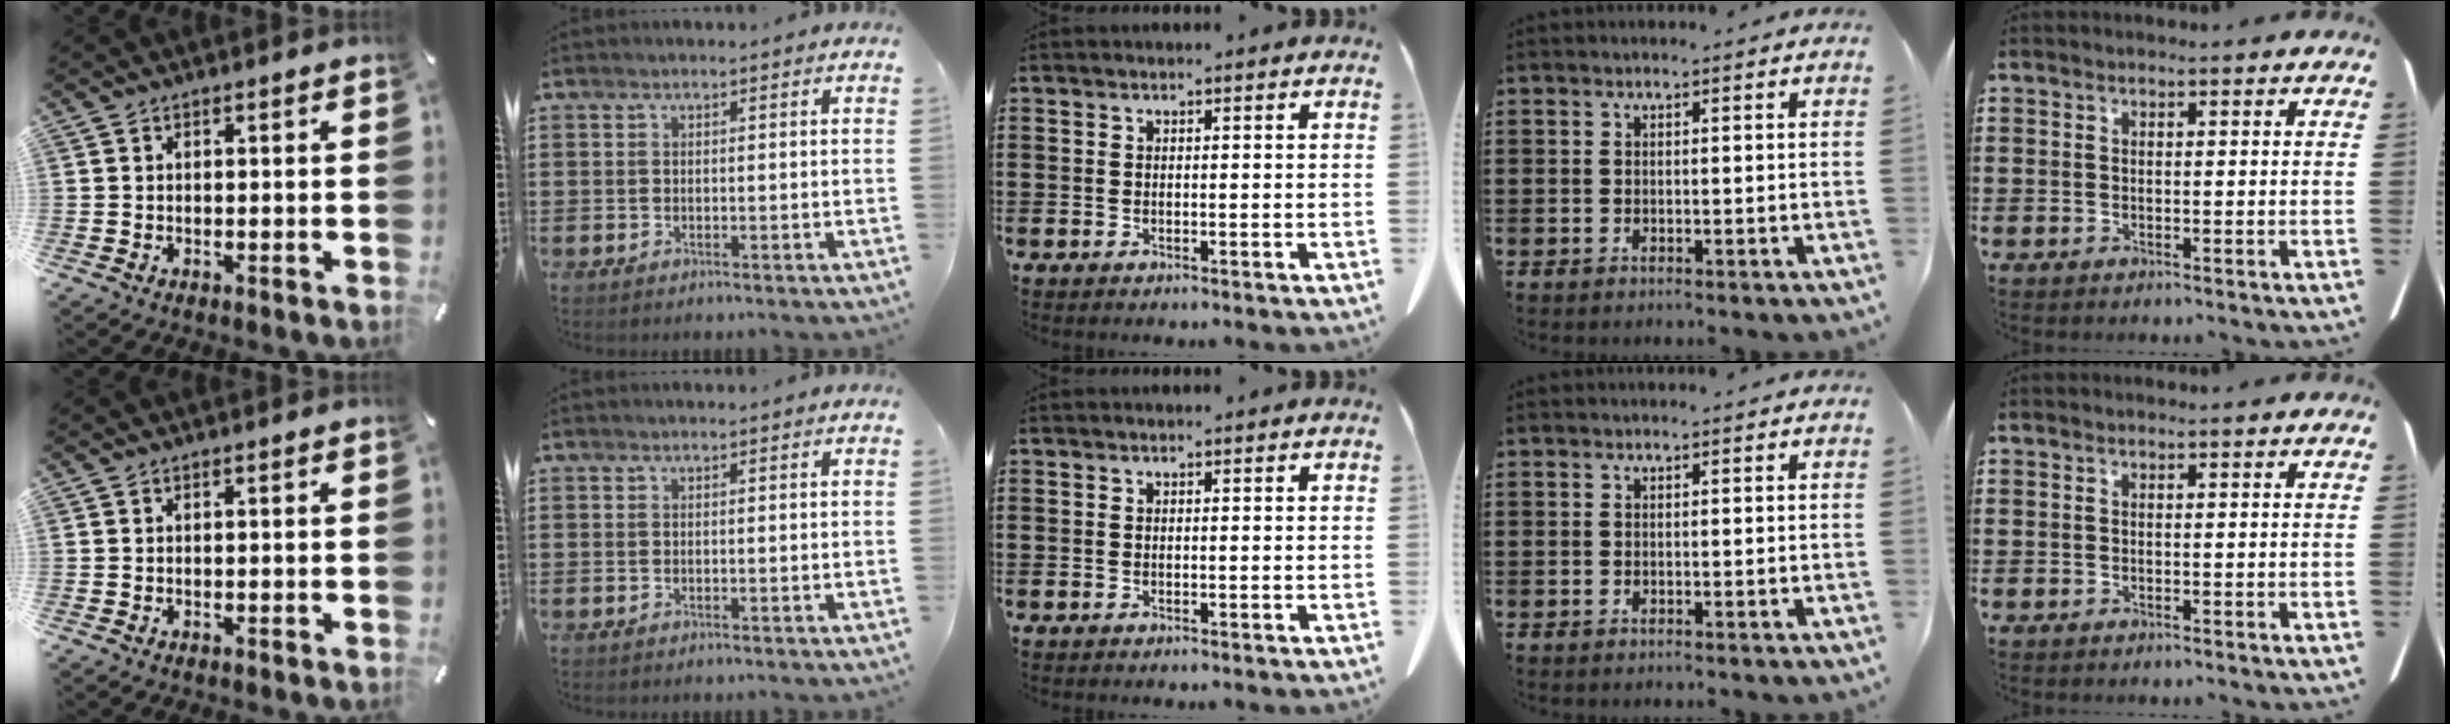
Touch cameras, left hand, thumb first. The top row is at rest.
{}